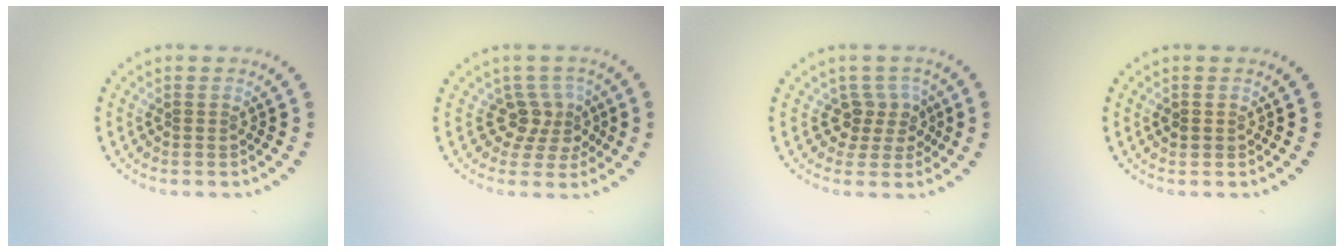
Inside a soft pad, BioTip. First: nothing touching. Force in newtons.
{"total": 2.8, "press": 2.1, "slide": 1.8}
{"total": 2.7, "press": 2.1, "slide": 1.7}
{"total": 0.9, "press": 0.9, "slide": 0.2}